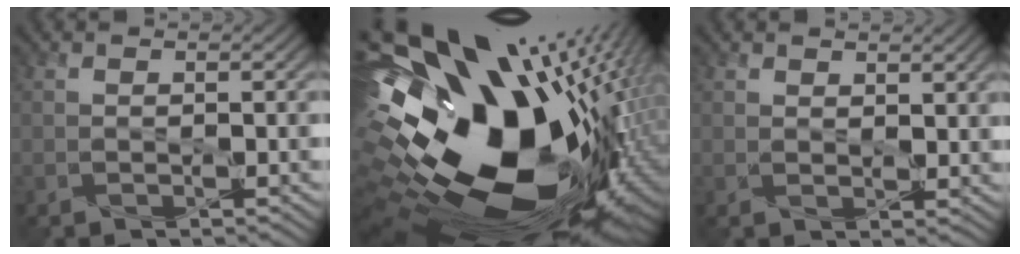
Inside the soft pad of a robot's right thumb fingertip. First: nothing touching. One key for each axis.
{"total": 22.1, "fx": 2.0, "fy": 12.7, "fz": 18.0, "tx": -0.345, "ty": -0.068, "tz": 0.057}
{"total": 2.1, "fx": 1.7, "fy": 0.9, "fz": 0.8, "tx": -0.016, "ty": 0.000, "tz": 0.034}